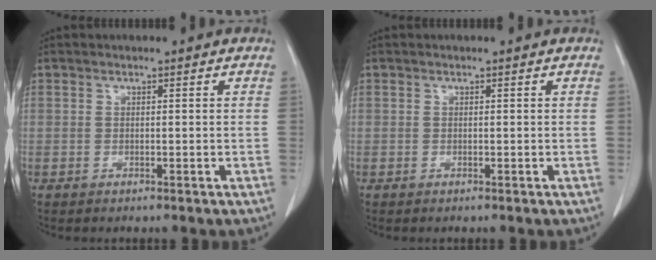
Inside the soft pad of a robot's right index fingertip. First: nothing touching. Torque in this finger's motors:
{"motor_torque": [0.00, 0.00, 0.00, 0.00]}